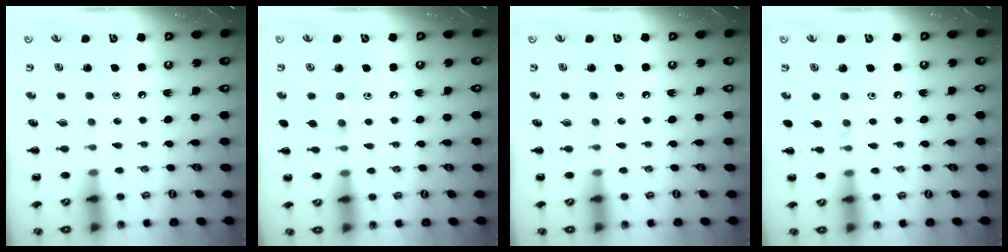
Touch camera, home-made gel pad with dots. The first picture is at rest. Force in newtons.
{"total": 5.8, "press": 5.5, "slide": 1.9}
{"total": 0.0}
{"total": 2.9, "press": 2.7, "slide": 1.1}